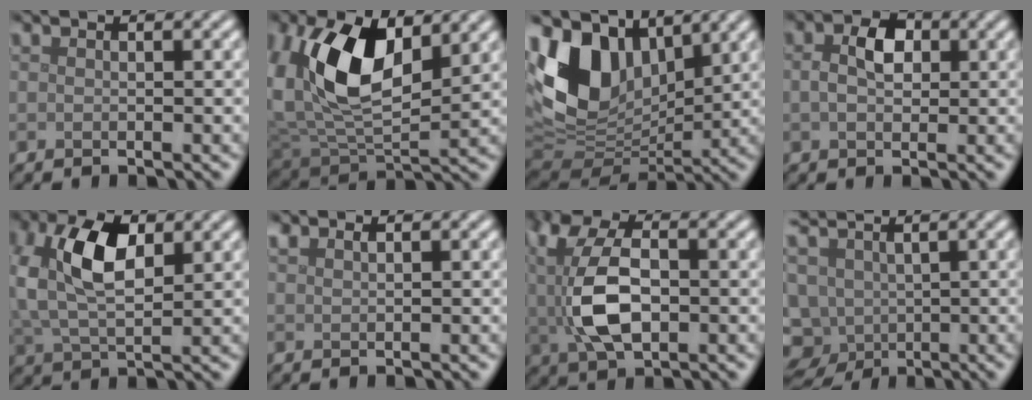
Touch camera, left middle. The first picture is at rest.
{"total": 11.8, "force": [3.6, 6.5, 9.2], "torque": [-0.179, -0.002, 0.057]}
{"total": 12.5, "force": [4.8, 8.4, 8.0], "torque": [-0.182, 0.013, 0.089]}
{"total": 3.2, "force": [0.5, 2.2, 2.2], "torque": [-0.048, 0.006, 0.004]}
{"total": 7.7, "force": [2.1, 4.2, 6.1], "torque": [-0.127, 0.011, 0.036]}
{"total": 1.0, "force": [0.9, 0.3, 0.4], "torque": [-0.011, 0.001, 0.020]}
{"total": 7.7, "force": [0.2, 4.3, 6.4], "torque": [-0.144, 0.001, 0.002]}
{"total": 10.3, "force": [-1.8, 8.4, 5.6], "torque": [-0.128, 0.002, -0.028]}